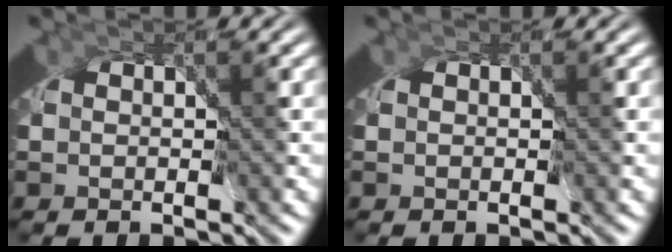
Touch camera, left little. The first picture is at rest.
{"total": 0.0}